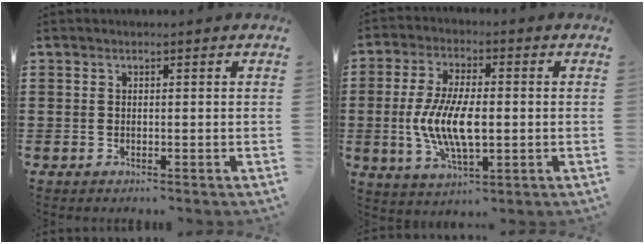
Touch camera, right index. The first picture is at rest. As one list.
[{"total": 9.5, "force": [-1.1, 4.0, 8.5], "torque": [-0.190, -0.007, -0.025]}]